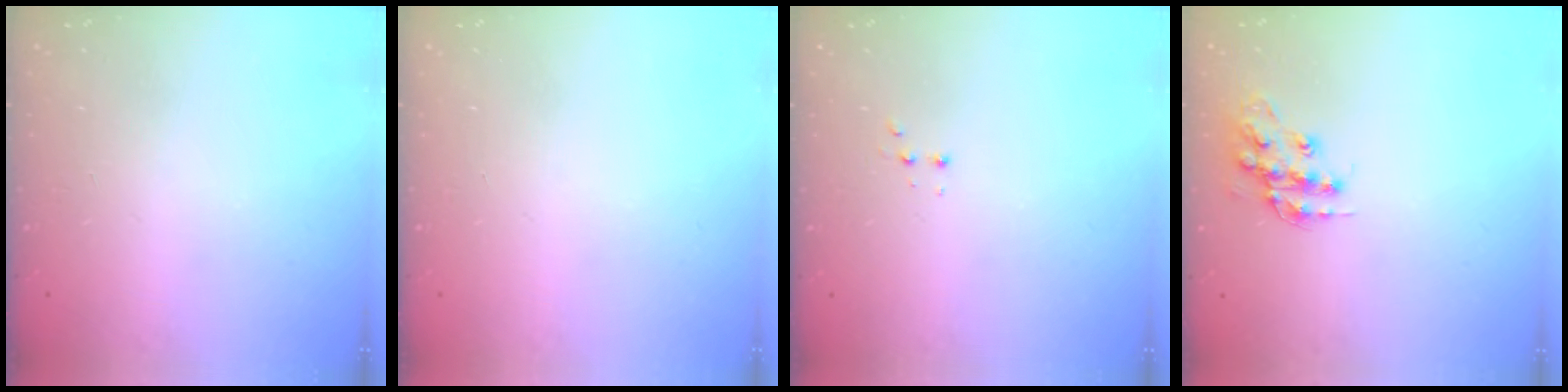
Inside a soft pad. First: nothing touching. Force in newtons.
{"total": 0.0}
{"total": 2.4, "press": 2.2, "slide": 0.9}
{"total": 12.5, "press": 12.5, "slide": 0.9}